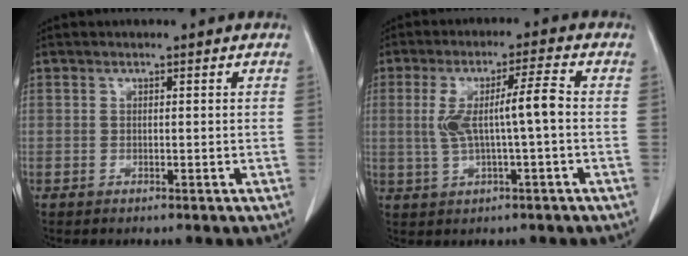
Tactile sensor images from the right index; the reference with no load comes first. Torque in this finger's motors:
{"motor_torque": [0.35, -0.04, 0.23, 0.07]}